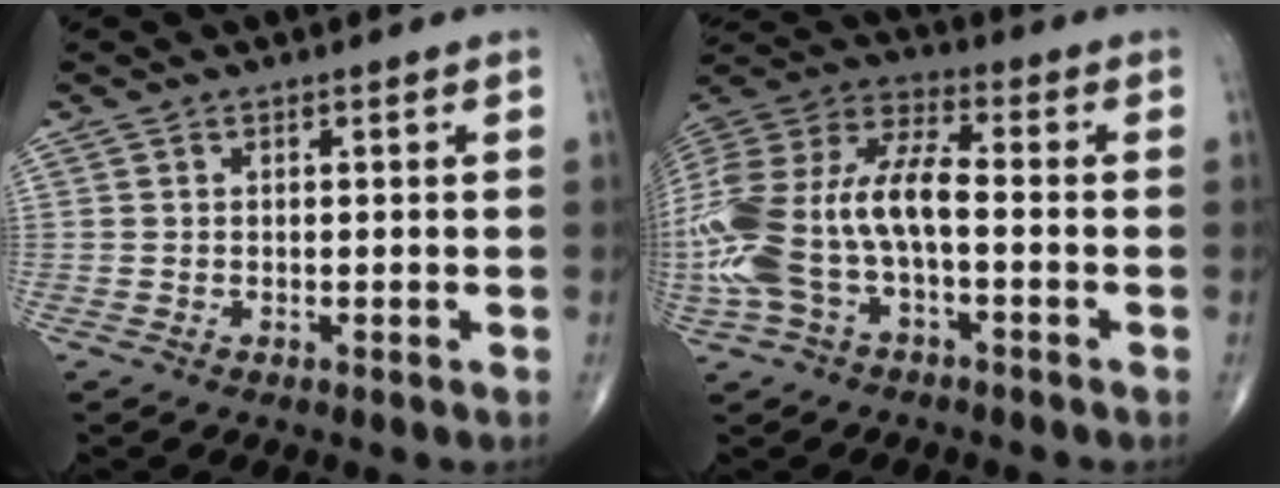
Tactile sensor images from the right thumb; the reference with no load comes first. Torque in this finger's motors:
{"motor_torque": [0.74, 0.54, 2.03, -0.19, 0.73]}